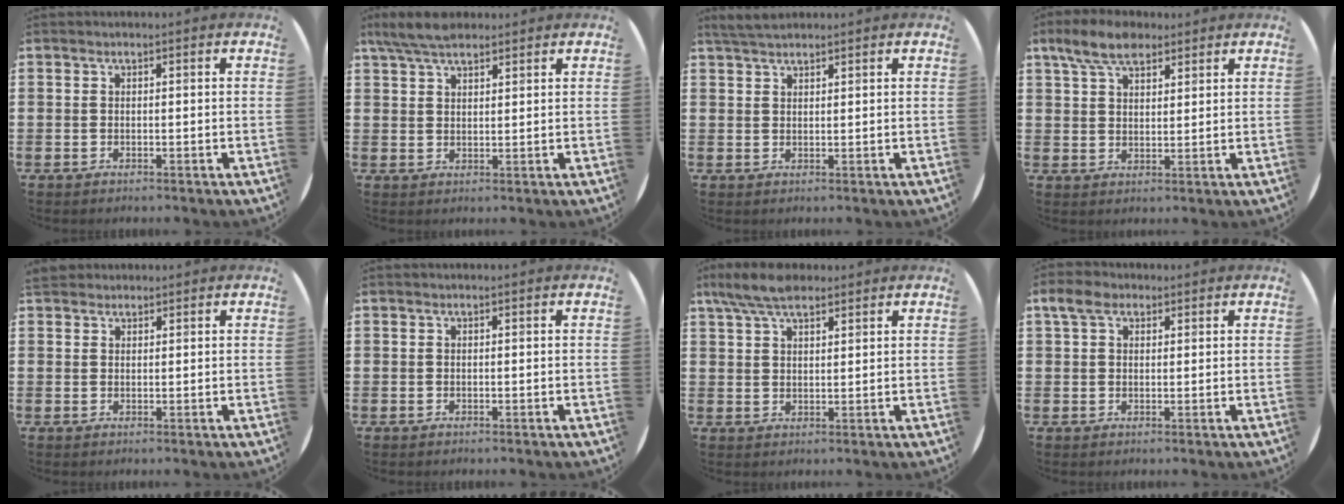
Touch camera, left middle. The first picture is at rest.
{"total": 5.2, "force": [4.3, 1.6, 2.5], "torque": [-0.057, -0.003, 0.081]}
{"total": 2.8, "force": [2.5, 0.7, 1.1], "torque": [-0.026, 0.005, 0.047]}
{"total": 6.7, "force": [5.1, 3.1, 3.1], "torque": [-0.065, -0.002, 0.094]}
{"total": 1.7, "force": [1.6, 0.6, 0.1], "torque": [0.004, 0.003, 0.029]}
{"total": 0.0}
{"total": 5.8, "force": [4.5, 2.0, 3.1], "torque": [-0.070, -0.001, 0.083]}
{"total": 3.6, "force": [2.2, 2.2, 1.9], "torque": [-0.035, 0.009, 0.037]}